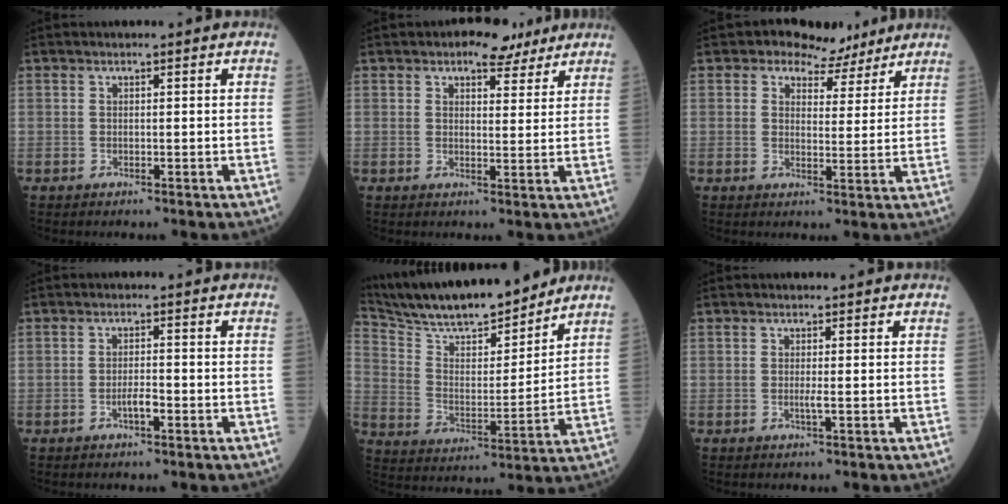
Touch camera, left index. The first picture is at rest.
{"total": 4.8, "force": [3.6, 2.4, 2.1], "torque": [-0.026, 0.012, 0.053]}
{"total": 6.0, "force": [4.7, 3.6, 1.3], "torque": [-0.011, 0.008, 0.062]}
{"total": 2.0, "force": [-1.0, 0.4, 1.7], "torque": [-0.029, 0.002, -0.019]}
{"total": 17.7, "force": [15.9, 2.3, 7.4], "torque": [-0.142, 0.001, 0.274]}
{"total": 0.8, "force": [-0.2, -0.2, 0.8], "torque": [-0.016, -0.002, -0.004]}